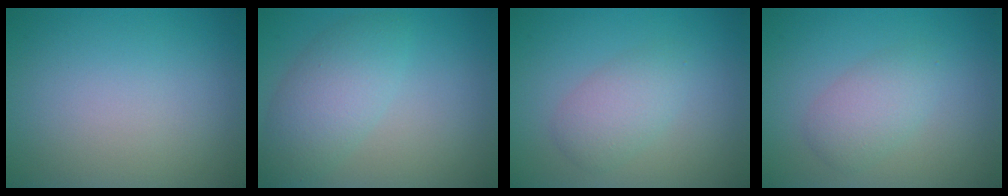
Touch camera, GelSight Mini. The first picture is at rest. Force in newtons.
{"total": 4.4, "press": 4.3, "slide": 0.2}
{"total": 2.7, "press": 2.7, "slide": 0.1}
{"total": 2.7, "press": 2.7, "slide": 0.1}